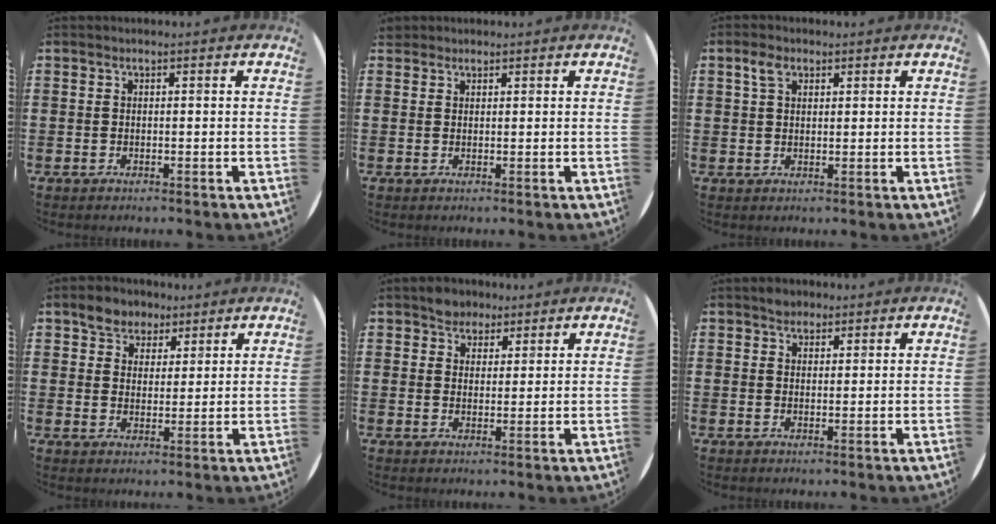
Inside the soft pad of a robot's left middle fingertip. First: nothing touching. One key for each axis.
{"total": 1.1, "fx": 1.0, "fy": 0.4, "fz": 0.0, "tx": 0.000, "ty": 0.004, "tz": 0.019}
{"total": 2.6, "fx": 1.6, "fy": 1.6, "fz": 1.2, "tx": -0.019, "ty": 0.003, "tz": 0.028}
{"total": 4.3, "fx": 3.3, "fy": 2.7, "fz": 0.0, "tx": -0.007, "ty": 0.006, "tz": 0.063}
{"total": 3.3, "fx": 2.8, "fy": 1.8, "fz": 0.0, "tx": 0.001, "ty": 0.005, "tz": 0.054}
{"total": 1.9, "fx": 1.7, "fy": 0.9, "fz": 0.0, "tx": 0.007, "ty": 0.000, "tz": 0.031}